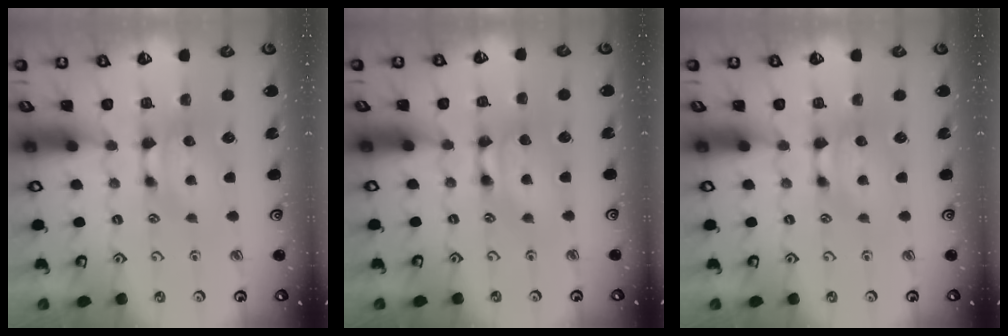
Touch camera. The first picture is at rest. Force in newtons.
{"total": 1.9, "press": 1.9, "slide": 0.1}
{"total": 0.0}